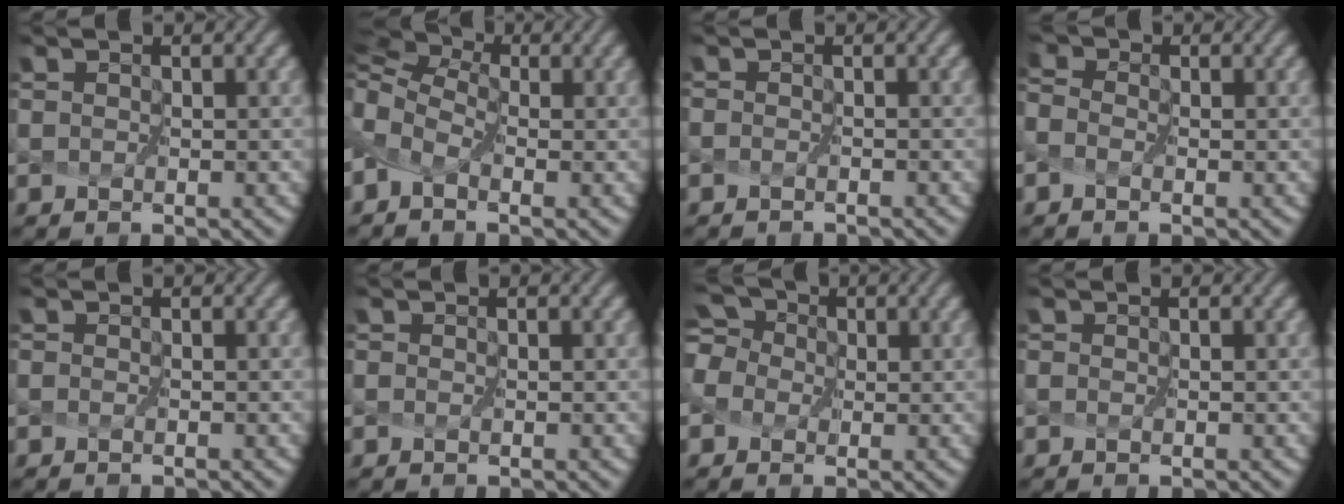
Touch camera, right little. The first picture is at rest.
{"total": 7.2, "force": [2.1, 4.8, 4.9], "torque": [-0.104, 0.035, 0.009]}
{"total": 1.1, "force": [-1.0, -0.3, -0.4], "torque": [0.004, -0.001, -0.012]}
{"total": 1.8, "force": [-0.5, 1.3, 1.2], "torque": [-0.029, 0.005, -0.011]}
{"total": 0.7, "force": [-0.6, -0.2, -0.2], "torque": [0.002, 0.000, -0.005]}
{"total": 0.0}
{"total": 3.6, "force": [0.2, 3.0, 2.0], "torque": [-0.054, 0.022, 0.007]}
{"total": 0.0}